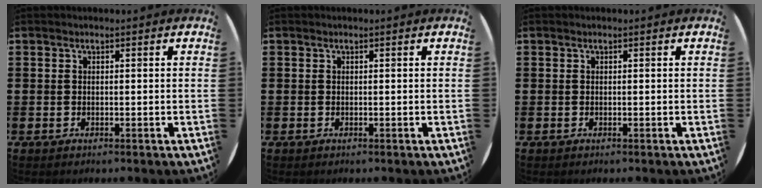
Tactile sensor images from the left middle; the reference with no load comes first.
{"total": 0.0}
{"total": 0.0}